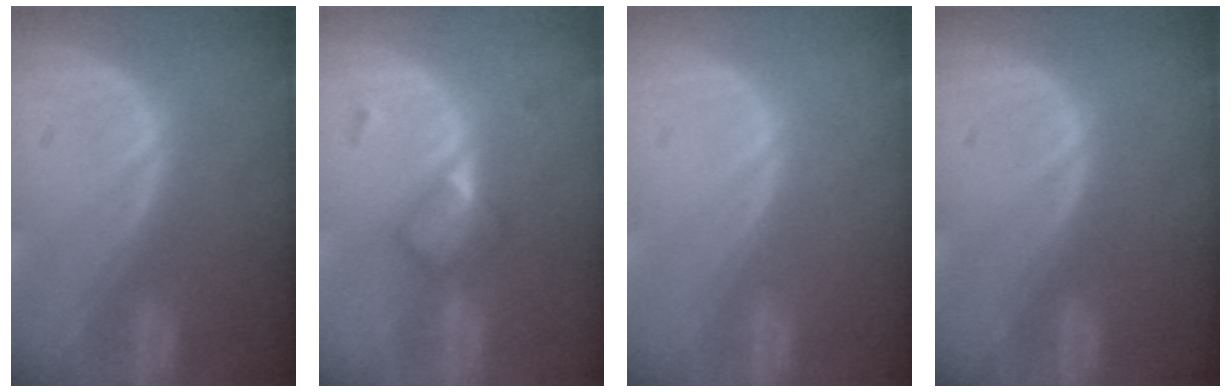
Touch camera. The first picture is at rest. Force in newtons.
{"total": 4.8, "press": 4.2, "slide": 2.2}
{"total": 0.0}
{"total": 0.0}